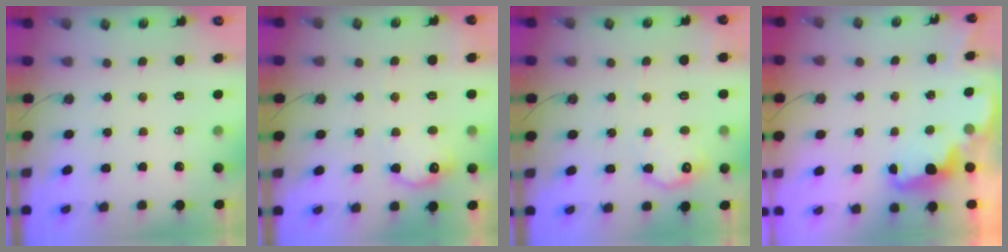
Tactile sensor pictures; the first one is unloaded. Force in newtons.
{"total": 11.8, "press": 11.8, "slide": 0.4}
{"total": 10.3, "press": 10.3, "slide": 0.5}
{"total": 2.4, "press": 2.3, "slide": 0.6}